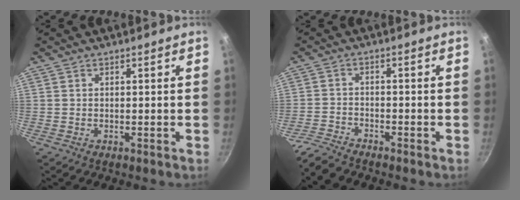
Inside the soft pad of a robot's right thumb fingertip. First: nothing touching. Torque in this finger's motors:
{"motor_torque": [0.82, 0.27, 0.62, -0.54, 0.02]}